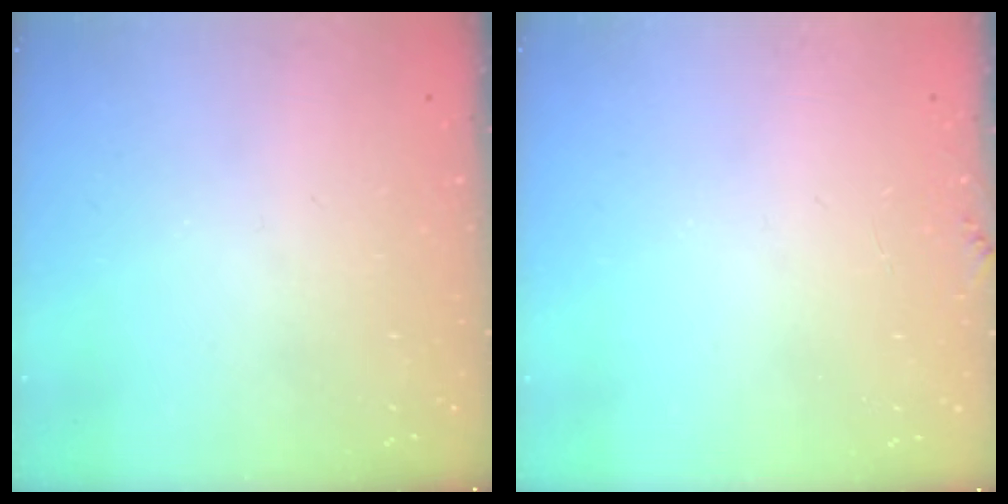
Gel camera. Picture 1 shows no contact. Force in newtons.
{"total": 3.5, "press": 3.4, "slide": 0.3}